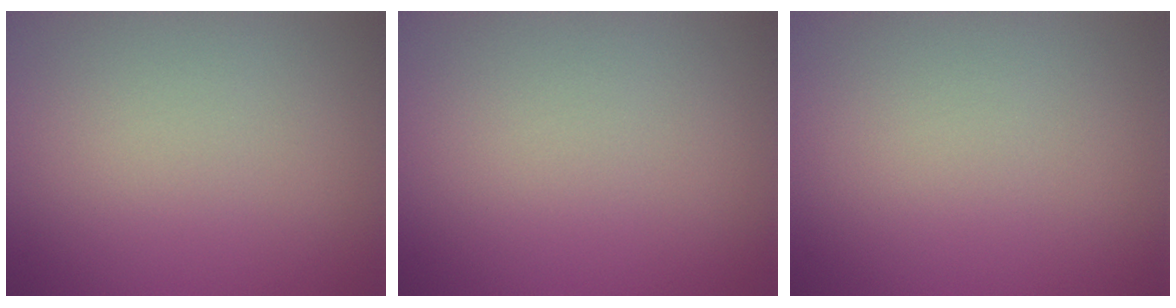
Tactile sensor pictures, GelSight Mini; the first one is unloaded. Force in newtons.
{"total": 0.0}
{"total": 0.0}